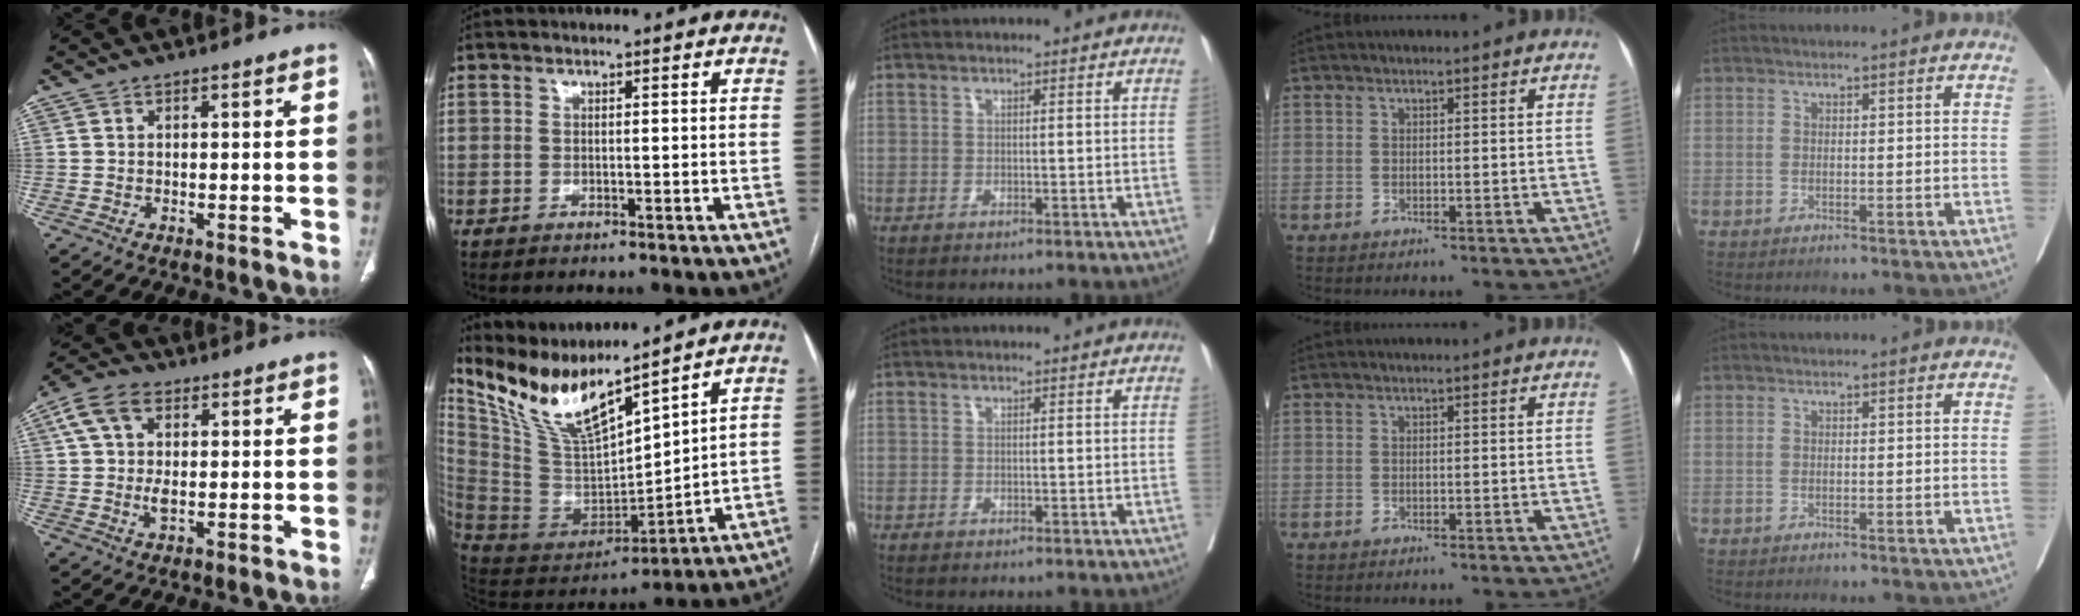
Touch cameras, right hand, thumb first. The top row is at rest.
{"thumb": {"total": 8.3, "force": [2.1, 5.0, 6.3], "torque": [-0.121, 0.009, 0.038]}, "index": {"total": 15.0, "force": [12.7, 1.7, 7.7], "torque": [-0.158, -0.010, 0.261]}}